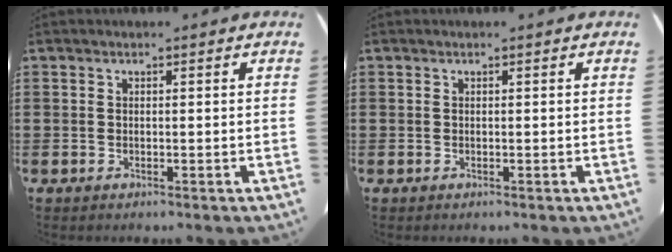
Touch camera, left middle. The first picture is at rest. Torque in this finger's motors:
{"motor_torque": [0.00, 0.00, 0.00, -0.01]}